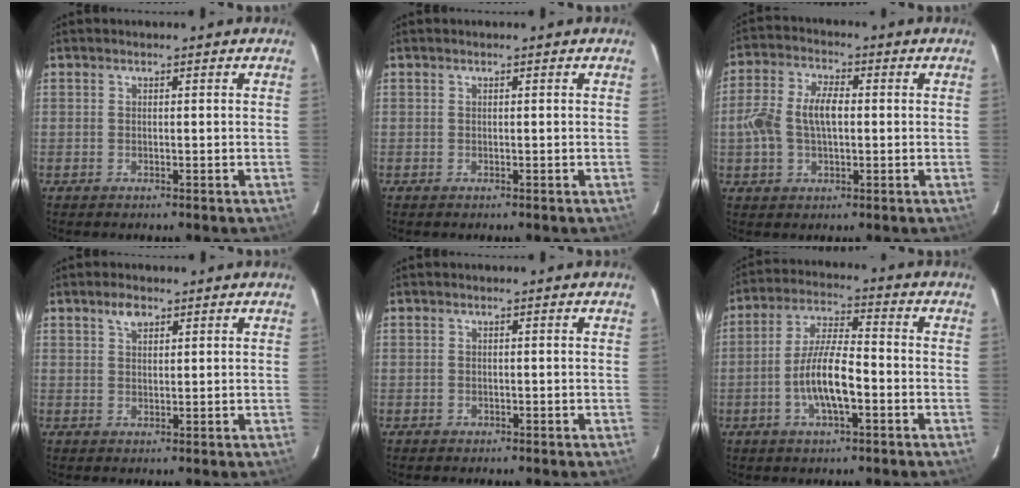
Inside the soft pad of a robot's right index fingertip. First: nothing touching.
{"total": 0.0}
{"total": 9.3, "force": [-0.2, 5.4, 7.5], "torque": [-0.156, 0.016, -0.003]}
{"total": 2.8, "force": [1.7, 1.5, 1.6], "torque": [-0.028, 0.008, 0.031]}
{"total": 0.8, "force": [-0.4, 0.7, 0.1], "torque": [0.001, 0.002, -0.004]}
{"total": 10.3, "force": [-3.3, 2.7, 9.4], "torque": [-0.188, 0.003, -0.061]}